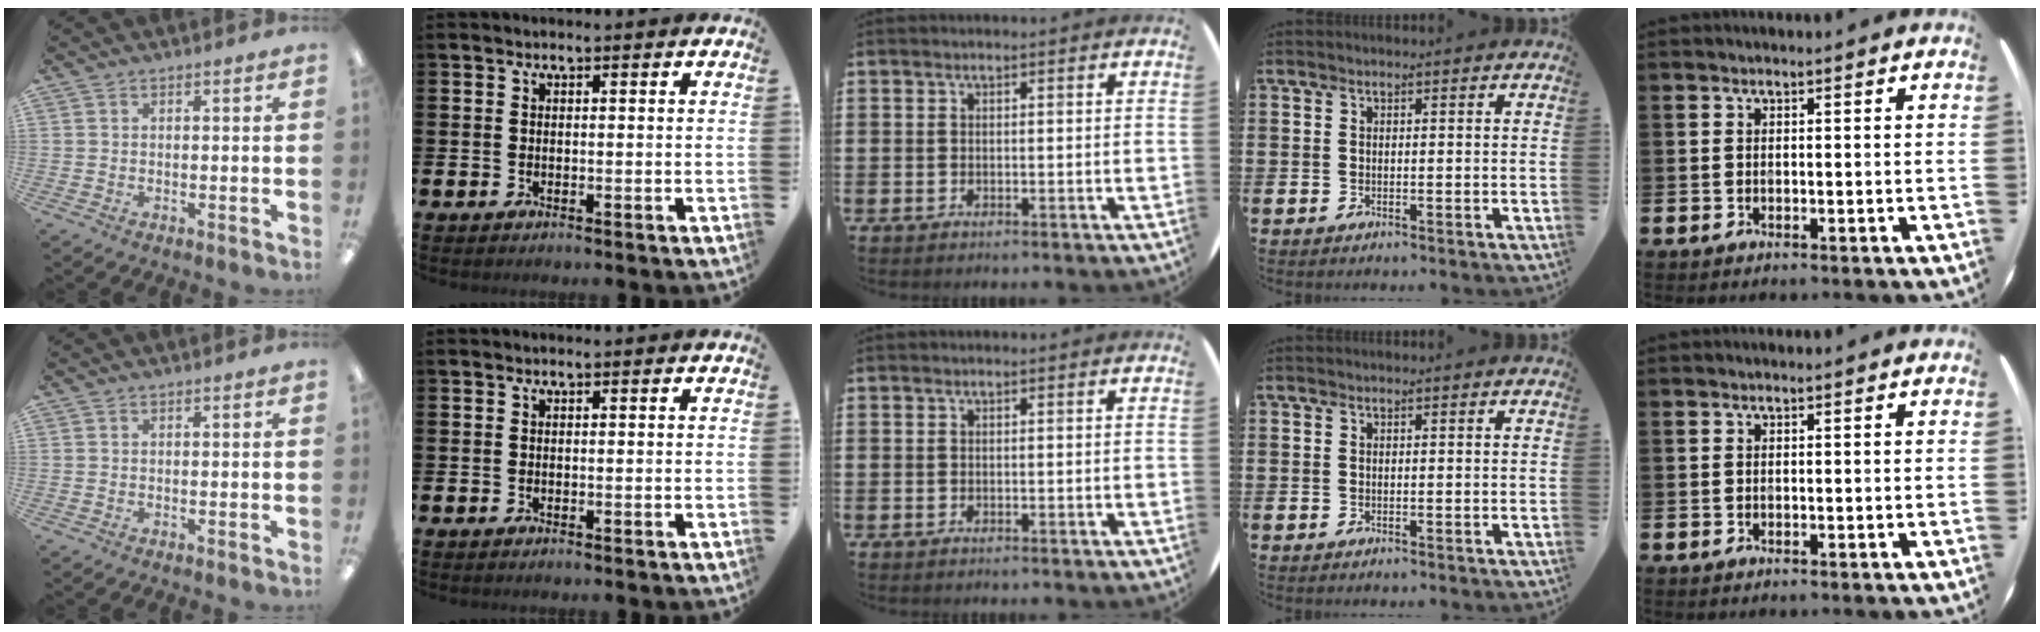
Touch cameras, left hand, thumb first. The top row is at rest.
{}